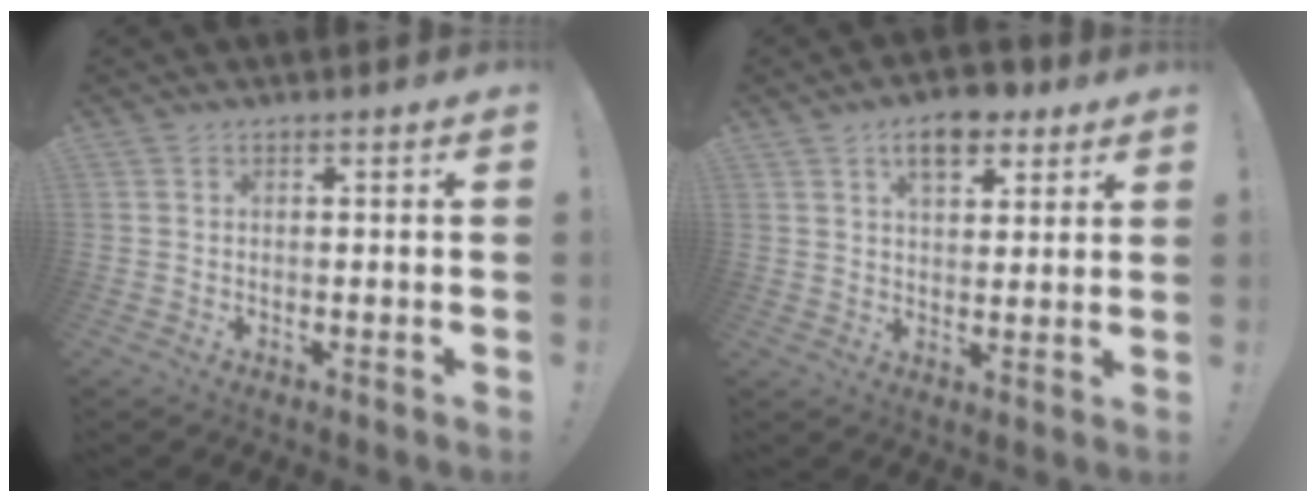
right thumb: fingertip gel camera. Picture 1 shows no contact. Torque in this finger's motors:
{"motor_torque": [0.53, 1.68, 0.97, 0.27, 0.00]}